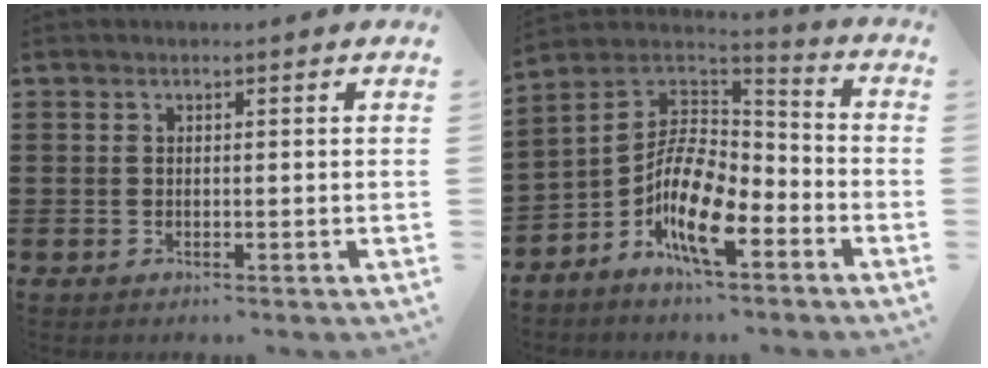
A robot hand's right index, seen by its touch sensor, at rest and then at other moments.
{"total": 12.1, "force": [-6.1, 5.1, 9.1], "torque": [-0.204, 0.000, -0.125]}